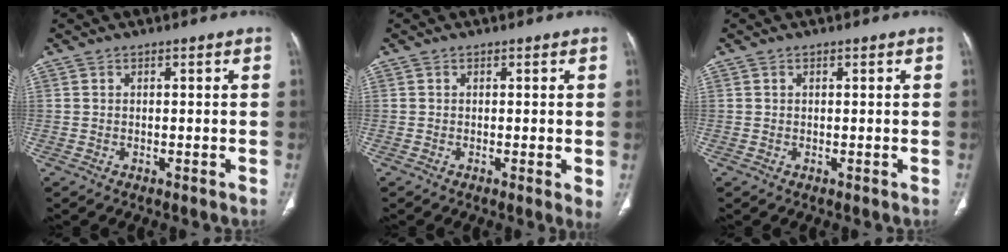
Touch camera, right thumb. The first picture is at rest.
{"total": 2.3, "force": [-0.1, 0.4, 2.2], "torque": [-0.036, -0.009, -0.003]}
{"total": 0.0}